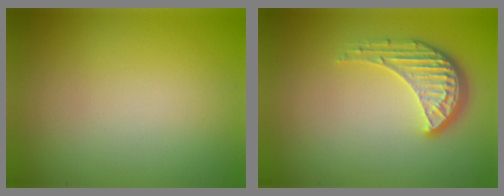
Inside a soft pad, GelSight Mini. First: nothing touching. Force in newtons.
{"total": 4.0, "press": 3.1, "slide": 2.6}